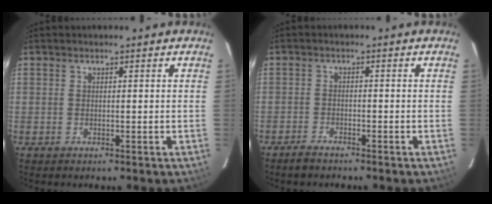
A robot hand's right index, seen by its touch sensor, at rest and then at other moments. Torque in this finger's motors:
{"motor_torque": [0.38, -0.41, -0.03, -0.01]}